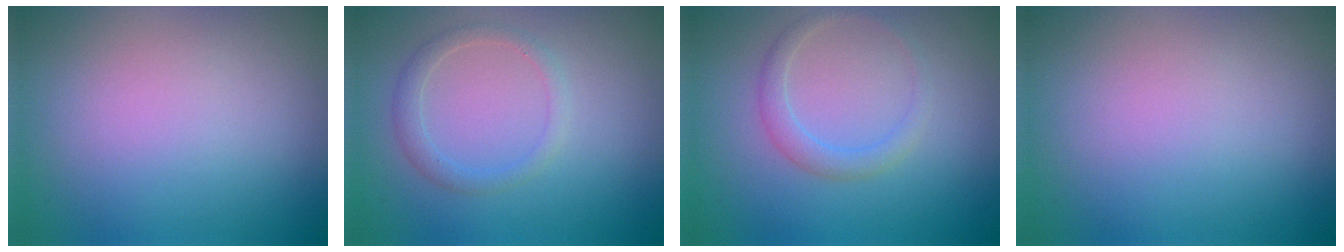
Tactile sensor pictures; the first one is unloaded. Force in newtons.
{"total": 1.7, "press": 1.7, "slide": 0.1}
{"total": 1.7, "press": 1.7, "slide": 0.2}
{"total": 0.0}